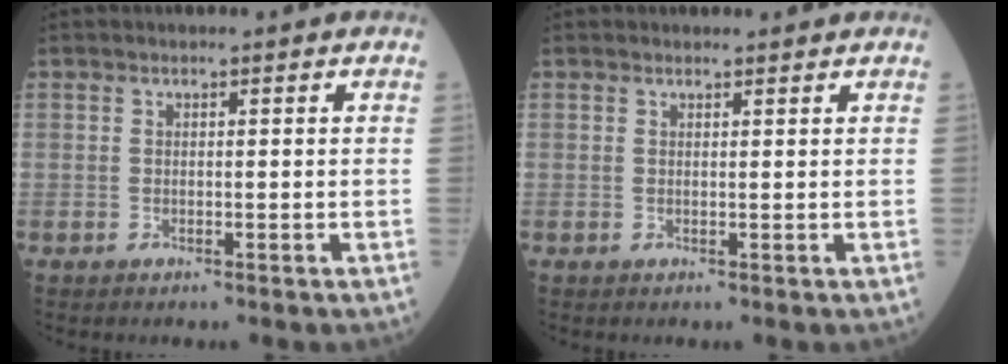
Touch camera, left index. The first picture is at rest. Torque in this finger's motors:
{"motor_torque": [-0.01, -0.44, -0.34, -0.01]}